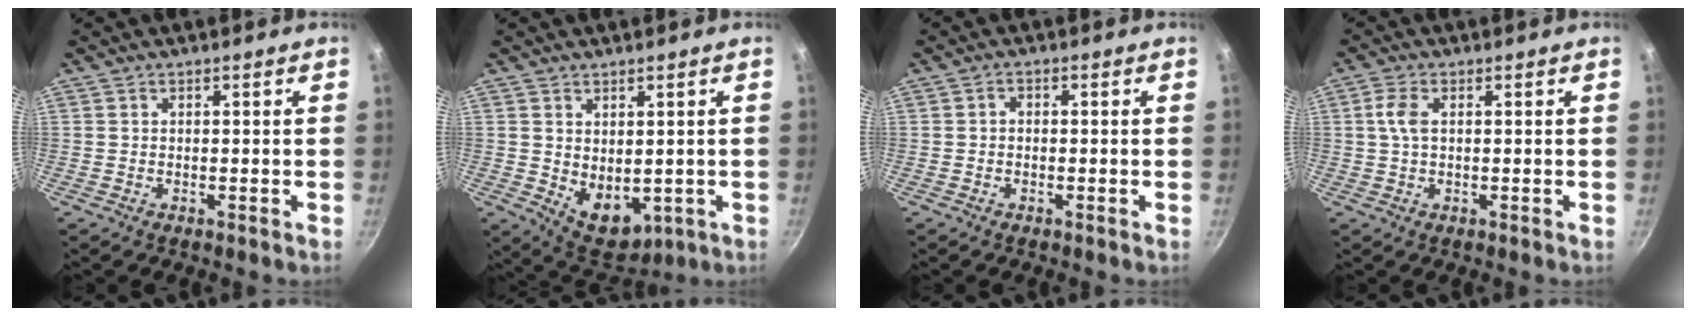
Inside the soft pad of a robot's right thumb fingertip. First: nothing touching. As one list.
[{"total": 8.0, "force": [0.3, 5.5, 5.8], "torque": [-0.060, -0.018, 0.029]}, {"total": 1.1, "force": [-0.3, 0.8, 0.7], "torque": [-0.013, 0.007, -0.008]}, {"total": 3.4, "force": [0.5, 1.8, 2.9], "torque": [-0.066, 0.007, 0.008]}]